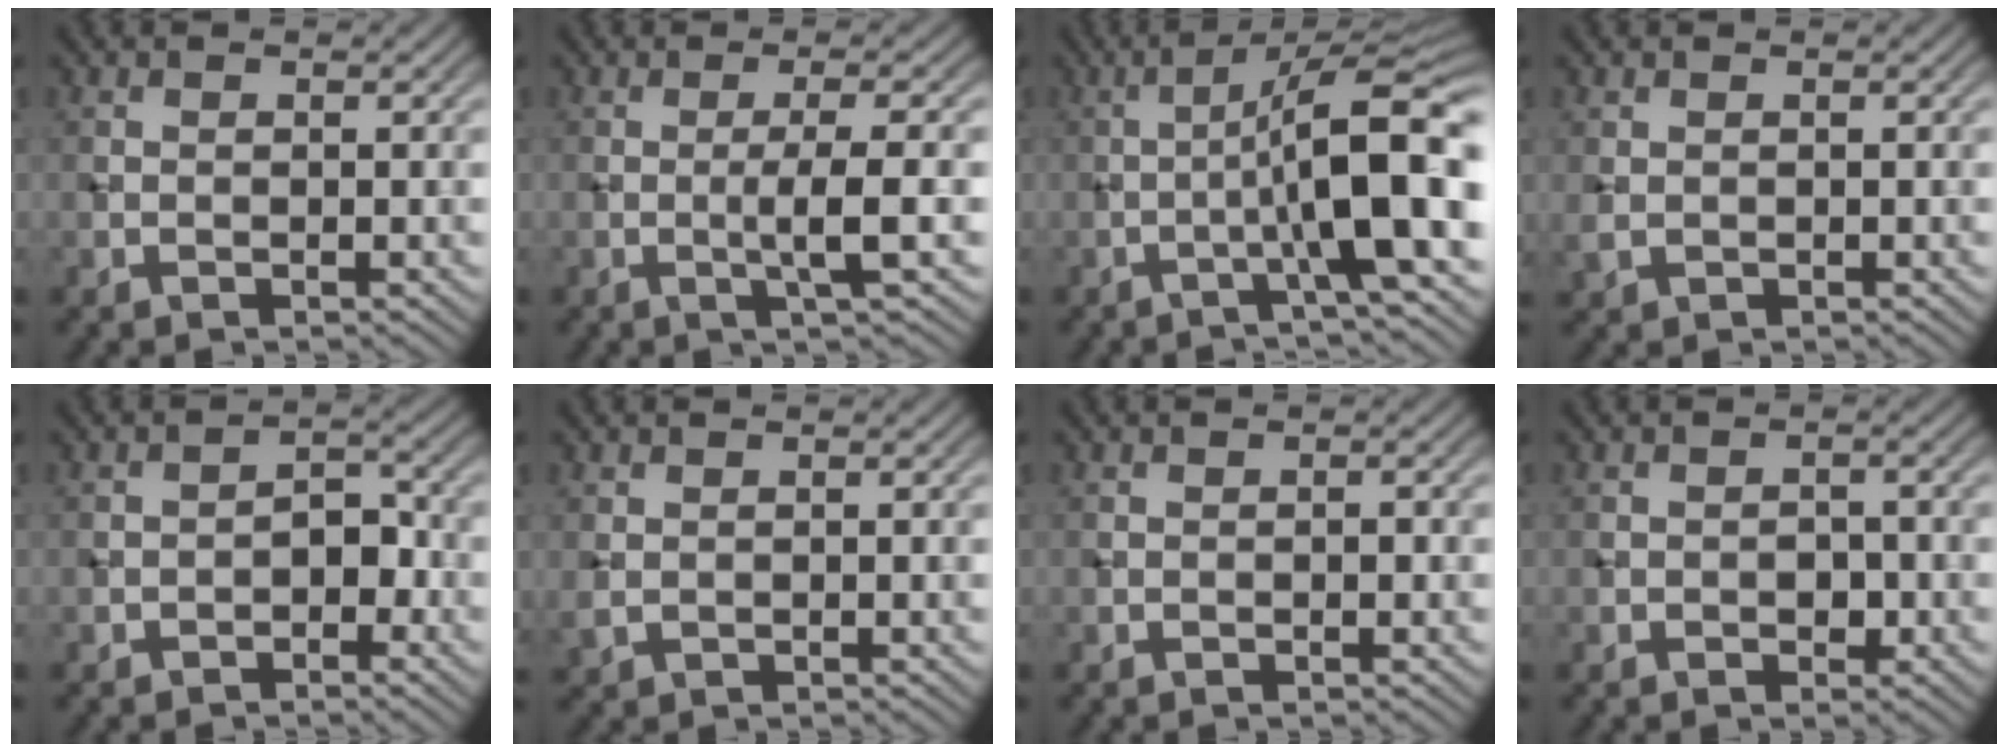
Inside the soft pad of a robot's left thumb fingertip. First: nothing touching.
{"total": 3.9, "force": [-0.6, 0.3, 3.8], "torque": [-0.064, 0.008, -0.022]}
{"total": 11.2, "force": [-2.6, 1.6, 10.8], "torque": [-0.149, 0.026, -0.051]}
{"total": 1.1, "force": [0.0, 1.0, 0.6], "torque": [-0.016, -0.005, 0.003]}
{"total": 2.8, "force": [-1.5, 1.6, 1.8], "torque": [-0.023, 0.012, -0.028]}
{"total": 1.1, "force": [0.0, 0.9, 0.6], "torque": [-0.018, -0.004, 0.004]}
{"total": 0.7, "force": [-0.3, 0.2, 0.6], "torque": [-0.009, 0.003, -0.005]}
{"total": 2.0, "force": [-0.8, 1.2, 1.5], "torque": [-0.022, 0.003, -0.015]}